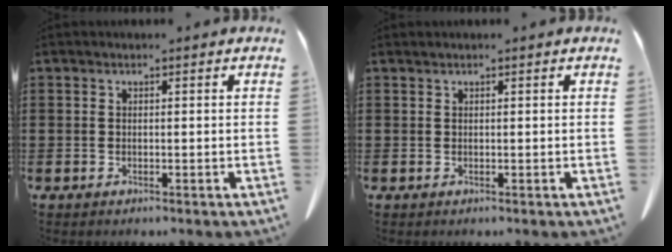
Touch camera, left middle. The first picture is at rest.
{"total": 0.0}